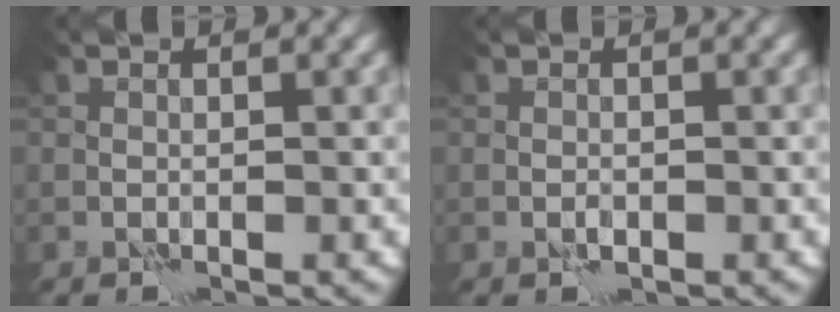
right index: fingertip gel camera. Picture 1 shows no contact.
{"total": 0.6, "force": [-0.1, 0.3, 0.5], "torque": [-0.009, 0.000, -0.002]}